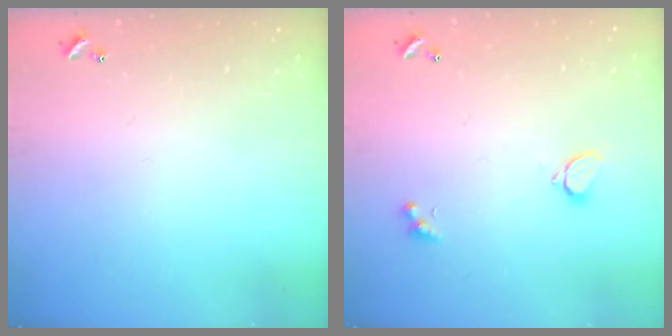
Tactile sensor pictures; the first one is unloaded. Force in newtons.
{"total": 1.5, "press": 1.4, "slide": 0.5}